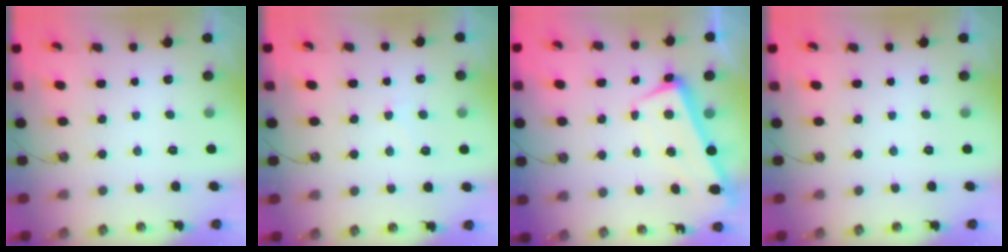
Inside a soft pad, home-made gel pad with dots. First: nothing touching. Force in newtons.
{"total": 4.6, "press": 4.6, "slide": 0.5}
{"total": 2.1, "press": 1.3, "slide": 1.6}
{"total": 0.0}